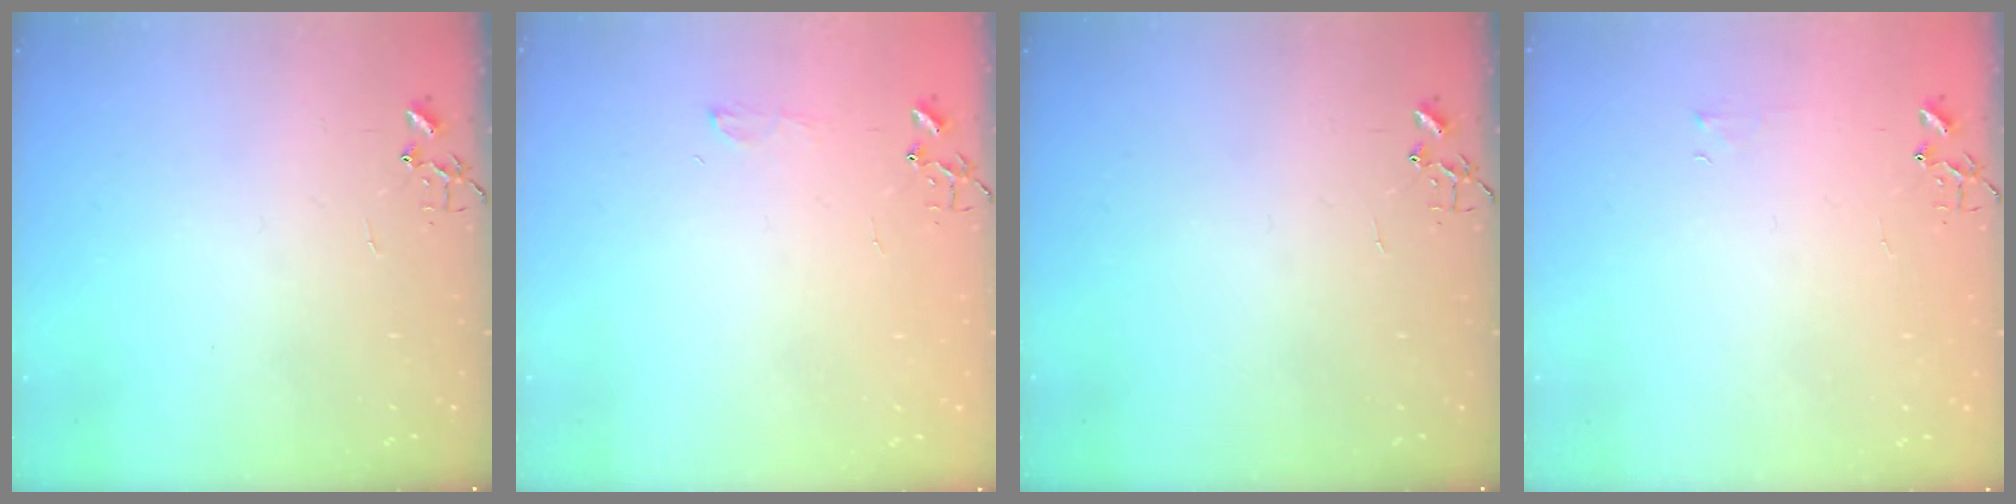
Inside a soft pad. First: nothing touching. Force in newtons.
{"total": 6.1, "press": 6.1, "slide": 0.7}
{"total": 0.0}
{"total": 3.4, "press": 3.4, "slide": 0.5}